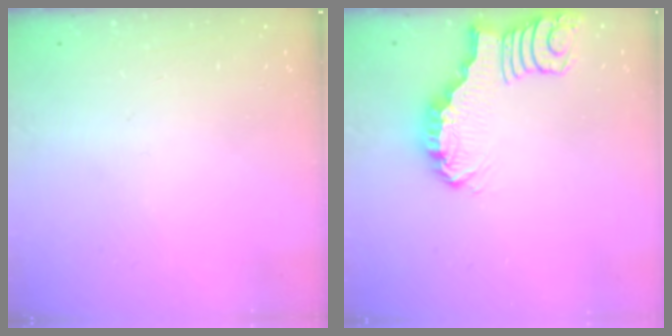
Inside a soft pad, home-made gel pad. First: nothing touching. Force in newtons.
{"total": 2.8, "press": 2.7, "slide": 0.4}